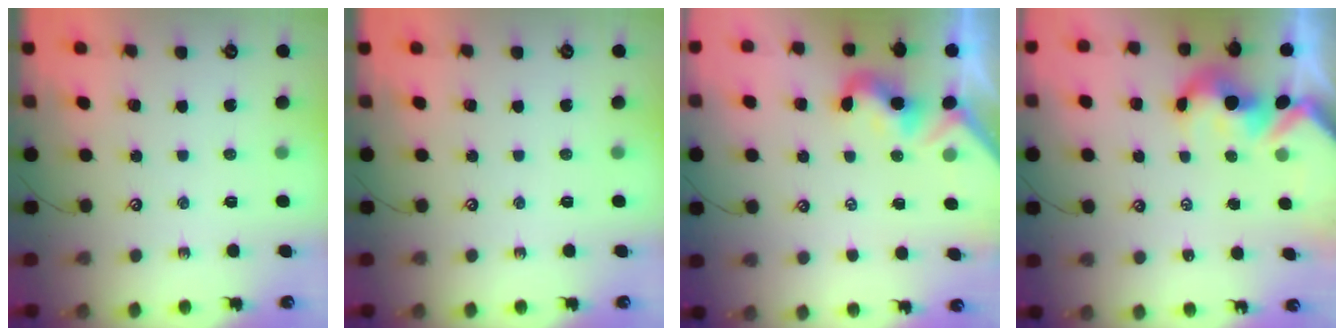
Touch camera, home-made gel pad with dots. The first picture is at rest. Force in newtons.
{"total": 0.0}
{"total": 0.9, "press": 0.7, "slide": 0.6}
{"total": 6.0, "press": 6.0, "slide": 0.7}